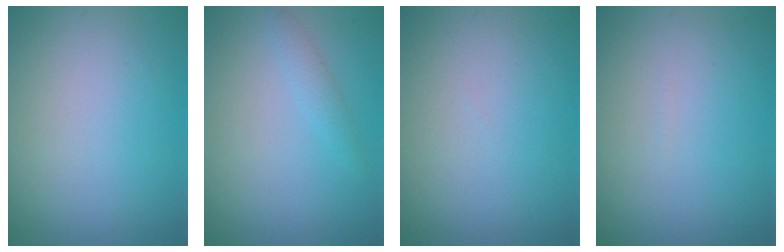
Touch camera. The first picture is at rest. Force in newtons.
{"total": 1.3, "press": 1.3, "slide": 0.0}
{"total": 0.0}
{"total": 0.0}